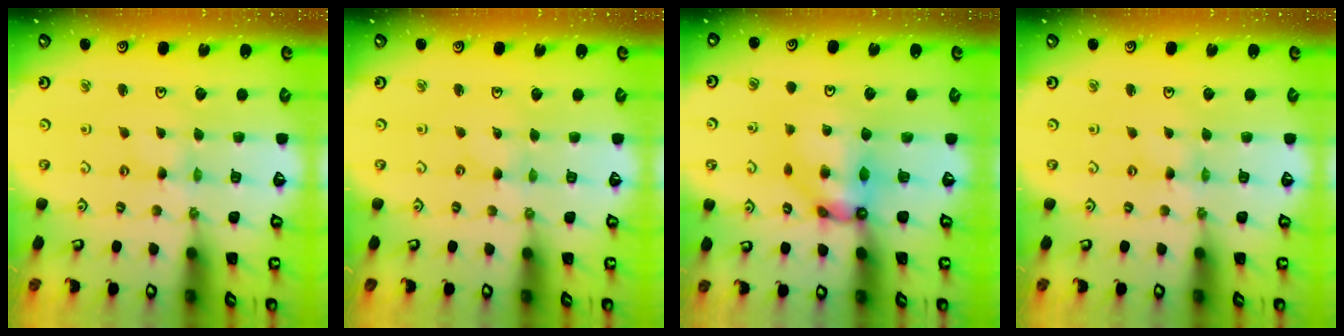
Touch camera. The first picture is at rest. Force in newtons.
{"total": 0.0}
{"total": 8.5, "press": 8.5, "slide": 0.8}
{"total": 0.0}